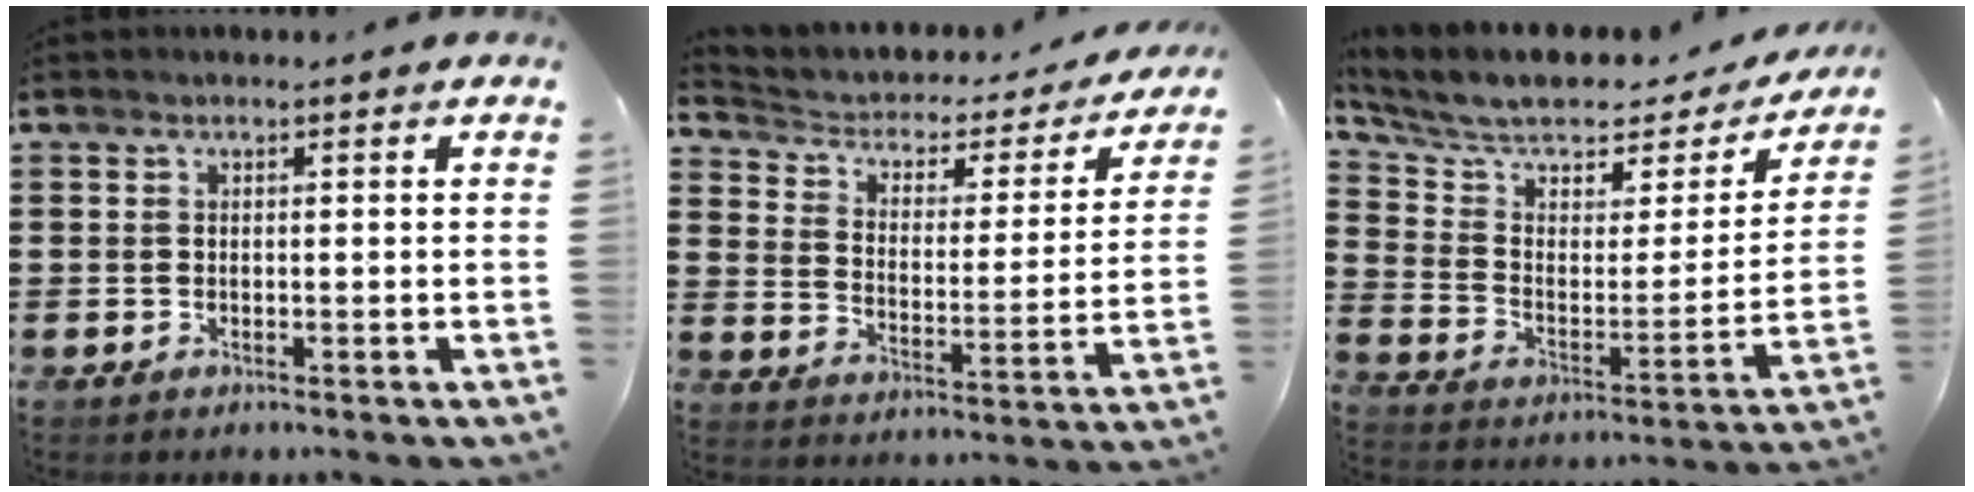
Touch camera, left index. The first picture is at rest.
{"total": 2.5, "force": [1.3, 1.9, 1.0], "torque": [-0.034, -0.013, 0.011]}
{"total": 7.5, "force": [6.1, 2.6, 3.5], "torque": [-0.092, -0.045, 0.101]}